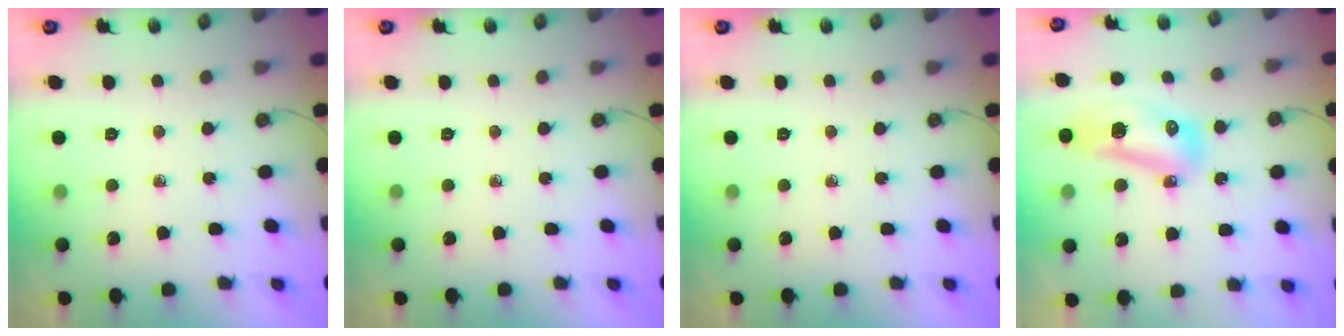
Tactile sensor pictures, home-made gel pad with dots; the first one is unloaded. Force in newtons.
{"total": 0.0}
{"total": 0.0}
{"total": 10.6, "press": 10.5, "slide": 1.4}